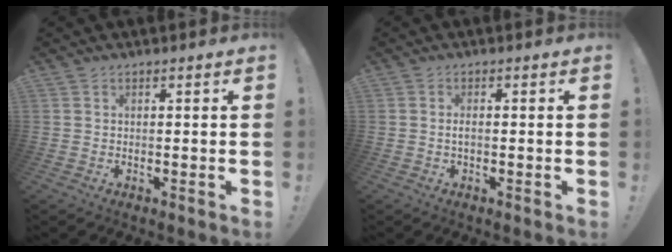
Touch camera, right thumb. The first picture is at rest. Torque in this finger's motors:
{"motor_torque": [0.15, -0.15, 0.43, -0.09, 0.00]}